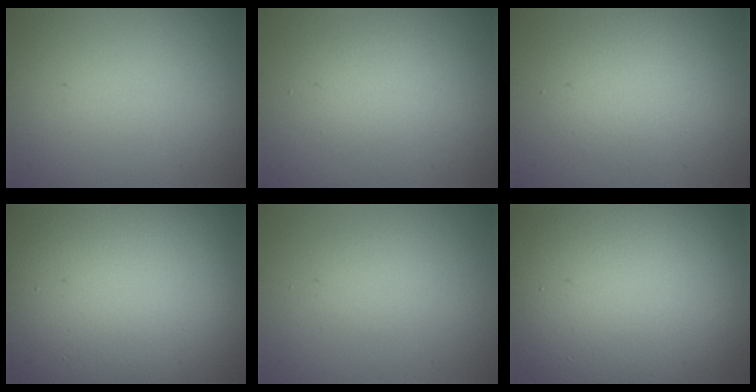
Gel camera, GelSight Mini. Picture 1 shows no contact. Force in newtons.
{"total": 2.4, "press": 2.4, "slide": 0.1}
{"total": 3.1, "press": 3.1, "slide": 0.3}
{"total": 23.2, "press": 23.2, "slide": 1.1}
{"total": 1.2, "press": 1.2, "slide": 0.0}
{"total": 17.3, "press": 17.3, "slide": 1.1}